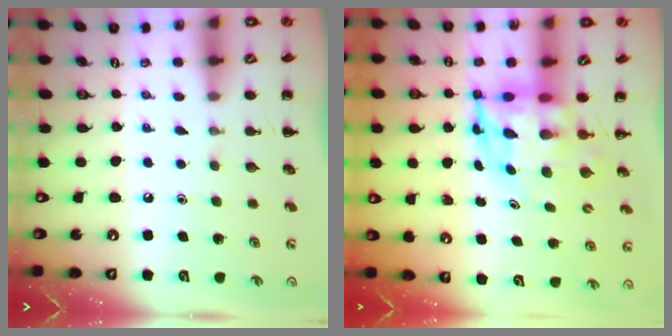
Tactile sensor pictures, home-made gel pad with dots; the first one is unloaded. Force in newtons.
{"total": 6.5, "press": 6.2, "slide": 2.1}